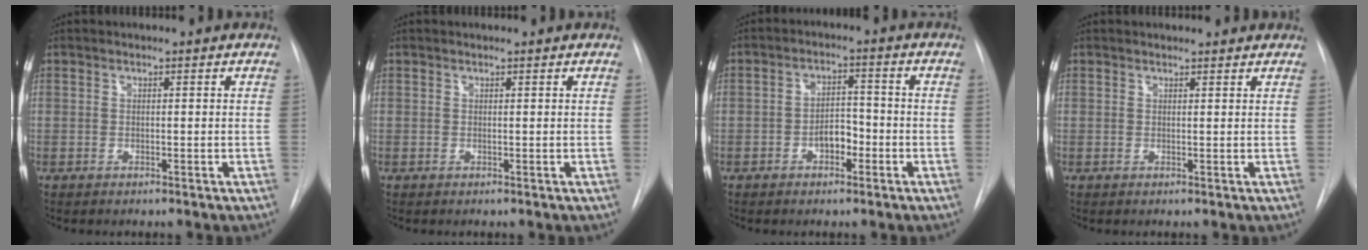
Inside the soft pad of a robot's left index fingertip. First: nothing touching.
{"total": 0.0}
{"total": 4.0, "force": [-2.3, 2.1, 2.6], "torque": [-0.041, 0.006, -0.037]}
{"total": 2.7, "force": [2.6, 0.6, 0.4], "torque": [-0.009, 0.006, 0.025]}